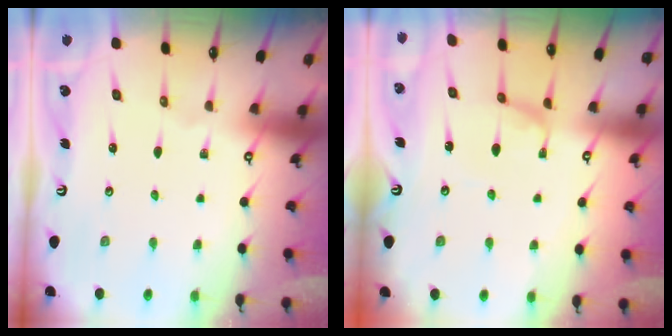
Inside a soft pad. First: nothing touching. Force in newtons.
{"total": 0.0}